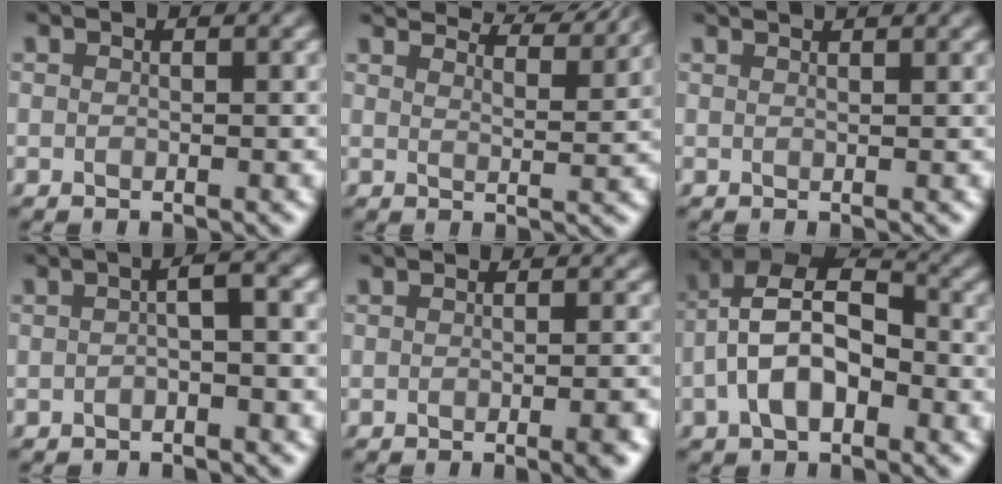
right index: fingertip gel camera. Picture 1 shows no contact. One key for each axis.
{"total": 6.3, "fx": 6.0, "fy": 0.2, "fz": 1.9, "tx": -0.025, "ty": 0.006, "tz": 0.091}
{"total": 1.4, "fx": 1.1, "fy": -0.3, "fz": 0.7, "tx": -0.001, "ty": 0.003, "tz": 0.018}
{"total": 2.4, "fx": -0.3, "fy": 0.3, "fz": 2.3, "tx": -0.027, "ty": 0.012, "tz": -0.009}
{"total": 2.2, "fx": -0.9, "fy": 0.2, "fz": 2.0, "tx": -0.020, "ty": 0.009, "tz": -0.022}
{"total": 8.5, "fx": 0.4, "fy": 6.2, "fz": 5.8, "tx": -0.114, "ty": -0.010, "tz": -0.001}